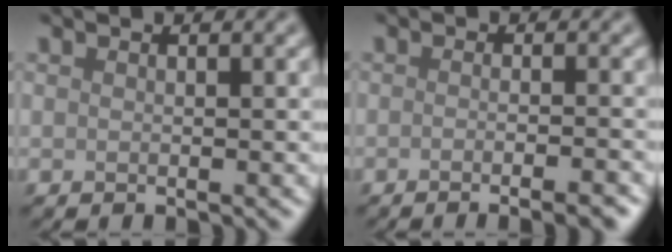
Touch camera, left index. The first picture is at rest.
{"total": 4.5, "force": [-2.3, 1.4, 3.5], "torque": [-0.023, 0.005, -0.031]}